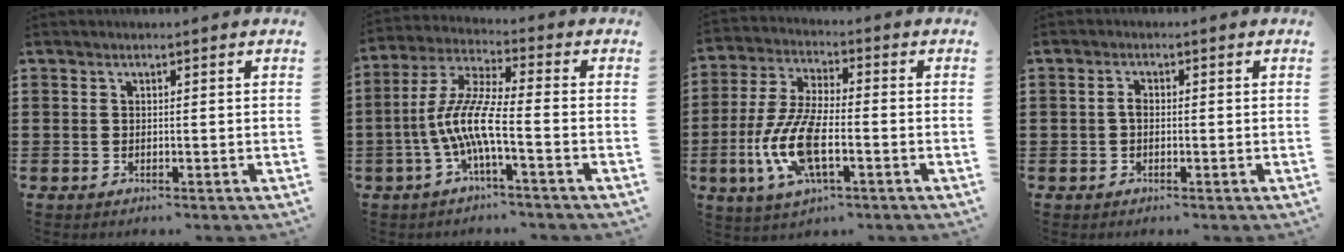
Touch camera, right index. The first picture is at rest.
{"total": 9.0, "force": [-3.2, 1.2, 8.4], "torque": [-0.192, -0.018, -0.068]}
{"total": 11.1, "force": [-3.4, 4.1, 9.7], "torque": [-0.227, -0.018, -0.065]}
{"total": 1.7, "force": [-0.2, 0.9, 1.4], "torque": [-0.028, 0.002, -0.005]}